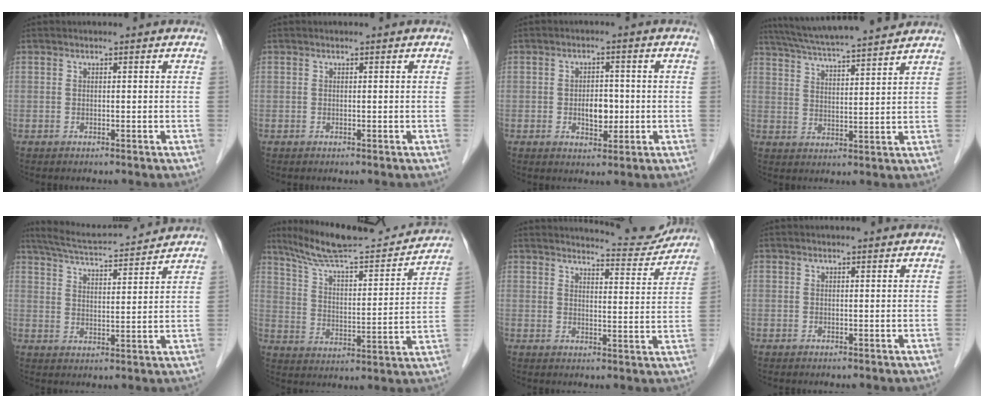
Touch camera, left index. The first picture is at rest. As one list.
[{"total": 0.0}, {"total": 3.9, "force": [-0.6, 2.3, 3.1], "torque": [-0.048, 0.004, -0.005]}, {"total": 16.5, "force": [14.8, 0.7, 7.2], "torque": [-0.132, 0.030, 0.227]}, {"total": 14.9, "force": [14.0, 1.2, 5.1], "torque": [-0.094, 0.026, 0.210]}, {"total": 21.3, "force": [19.6, 2.0, 8.0], "torque": [-0.129, -0.013, 0.285]}, {"total": 10.8, "force": [10.6, 1.1, 1.7], "torque": [-0.017, -0.017, 0.123]}, {"total": 1.9, "force": [1.9, 0.0, 0.5], "torque": [-0.008, 0.010, 0.024]}]